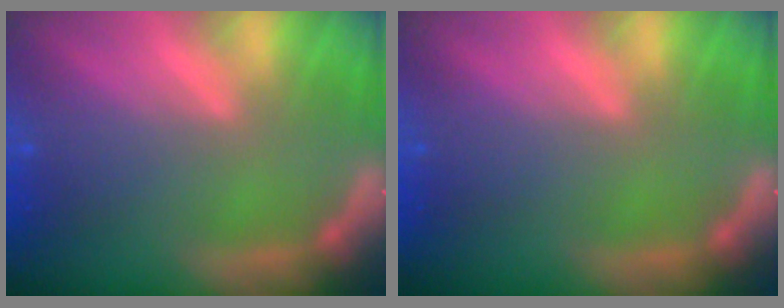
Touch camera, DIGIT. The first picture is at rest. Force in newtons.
{"total": 0.0}